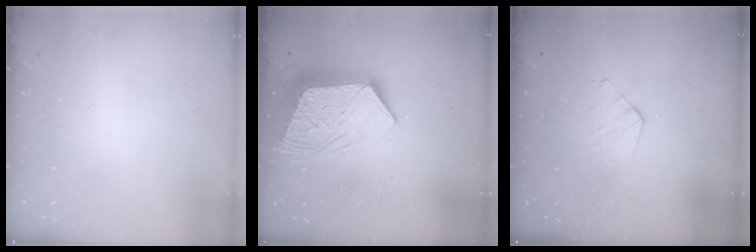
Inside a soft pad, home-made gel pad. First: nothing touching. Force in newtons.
{"total": 13.7, "press": 13.7, "slide": 1.1}
{"total": 3.9, "press": 3.9, "slide": 0.3}